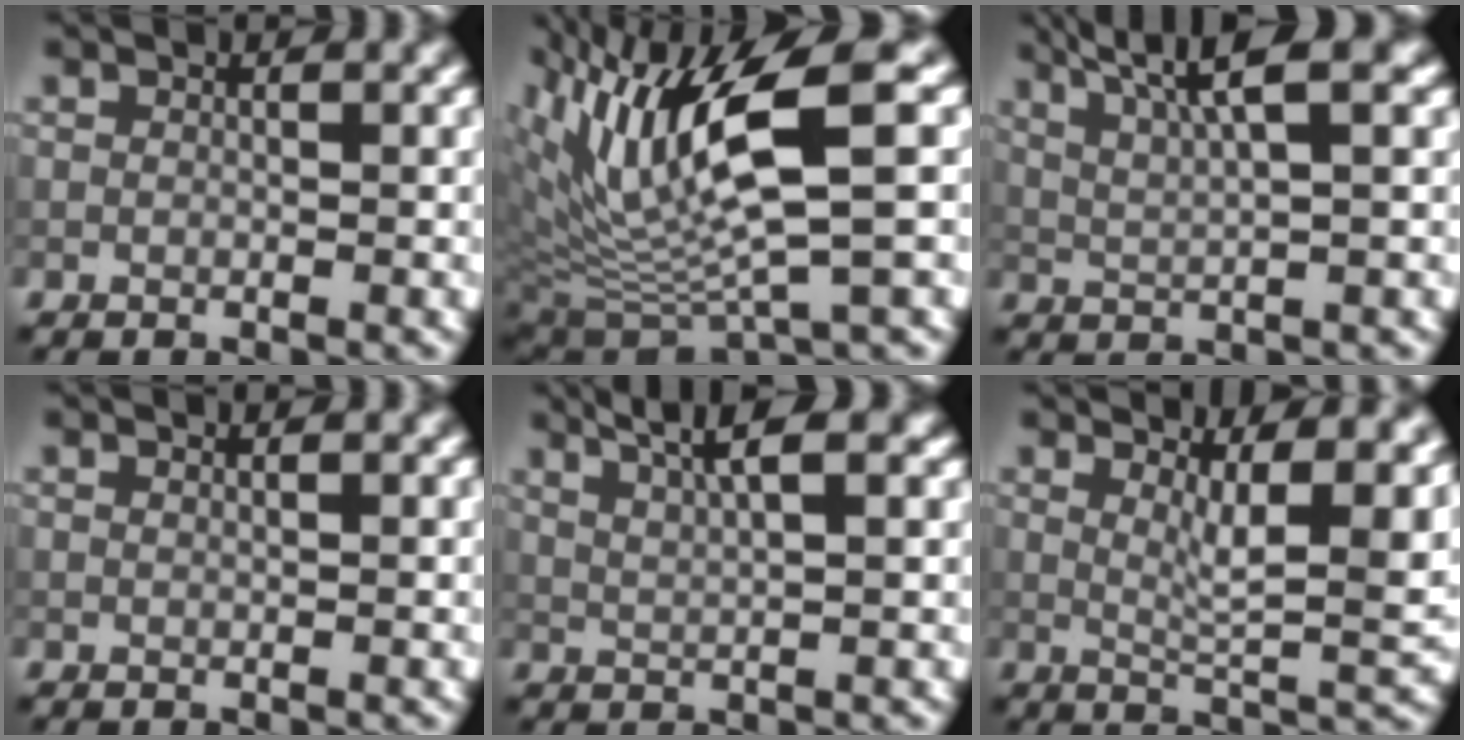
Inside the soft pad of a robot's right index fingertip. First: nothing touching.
{"total": 10.8, "force": [3.6, 2.8, 9.8], "torque": [-0.182, -0.002, 0.078]}
{"total": 5.1, "force": [2.6, 1.0, 4.3], "torque": [-0.073, 0.013, 0.043]}
{"total": 0.9, "force": [0.7, 0.3, 0.5], "torque": [-0.006, -0.001, 0.002]}
{"total": 5.7, "force": [3.4, 2.0, 4.2], "torque": [-0.051, 0.024, 0.031]}
{"total": 8.2, "force": [3.5, 2.5, 6.9], "torque": [-0.084, 0.002, 0.058]}